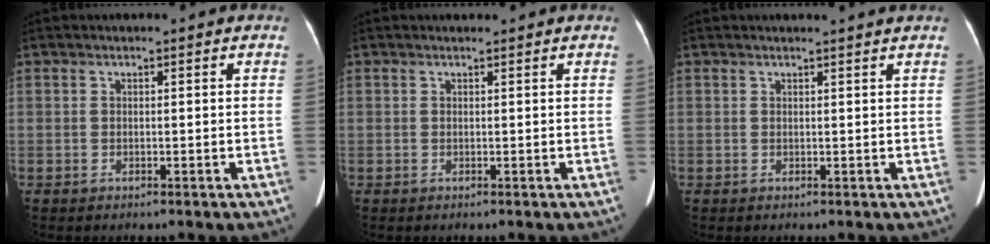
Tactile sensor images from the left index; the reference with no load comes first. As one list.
[{"total": 0.9, "force": [0.9, 0.2, 0.1], "torque": [-0.012, 0.011, 0.013]}, {"total": 2.2, "force": [2.0, -0.6, 0.6], "torque": [-0.012, -0.001, 0.023]}]